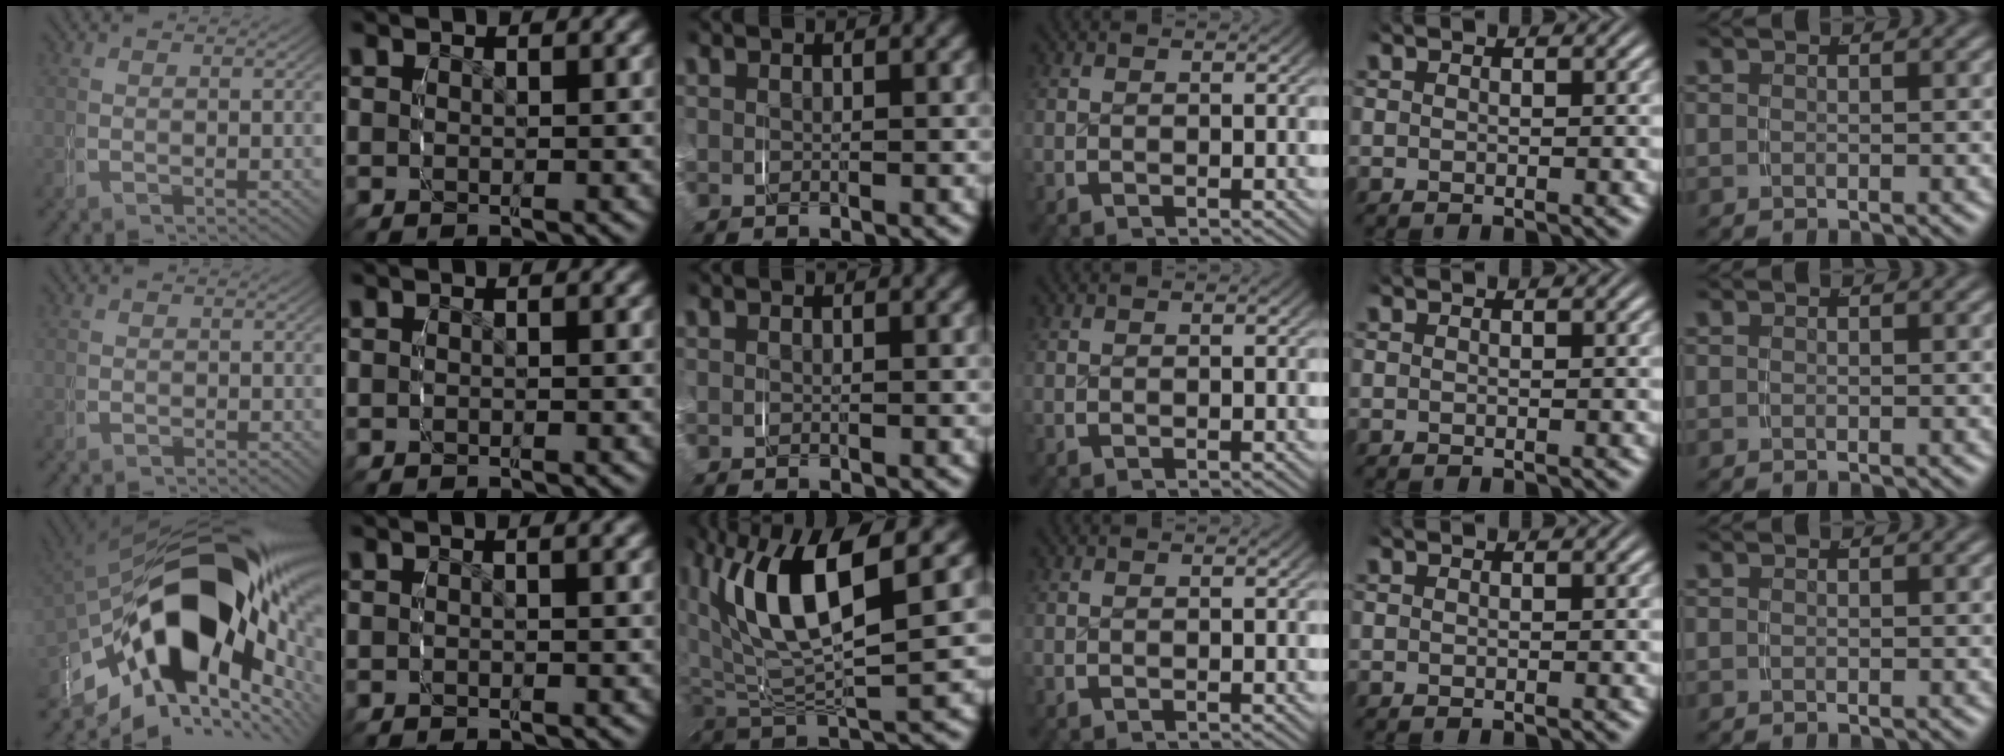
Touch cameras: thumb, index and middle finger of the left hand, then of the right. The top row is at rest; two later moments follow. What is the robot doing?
{"motion": "grasp_and_lifting", "object": "keyboard"}